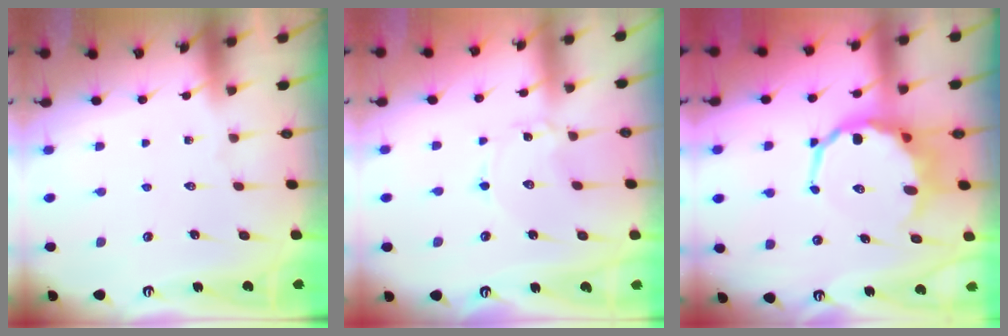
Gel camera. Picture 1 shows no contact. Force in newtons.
{"total": 1.2, "press": 1.2, "slide": 0.1}
{"total": 8.2, "press": 7.8, "slide": 2.5}